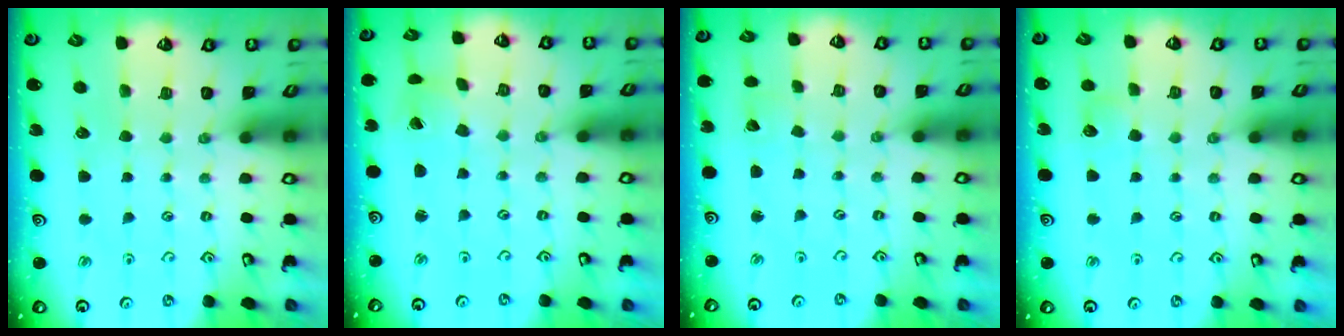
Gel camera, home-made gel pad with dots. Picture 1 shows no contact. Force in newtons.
{"total": 1.6, "press": 1.6, "slide": 0.2}
{"total": 1.9, "press": 1.9, "slide": 0.3}
{"total": 4.5, "press": 4.5, "slide": 0.6}